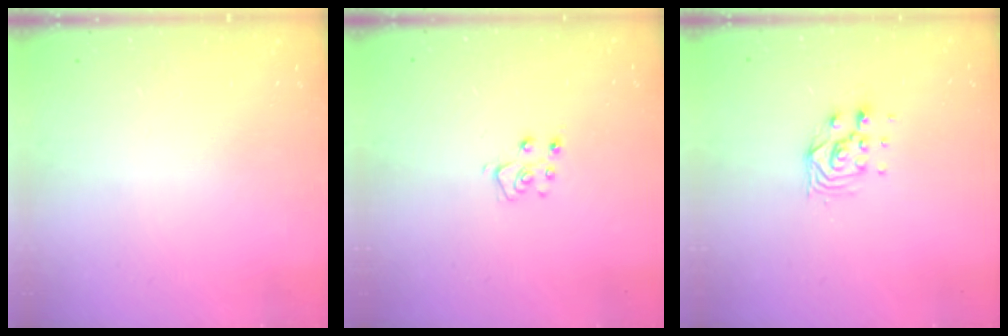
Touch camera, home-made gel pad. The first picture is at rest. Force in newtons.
{"total": 5.7, "press": 5.7, "slide": 0.5}
{"total": 7.4, "press": 7.3, "slide": 0.6}